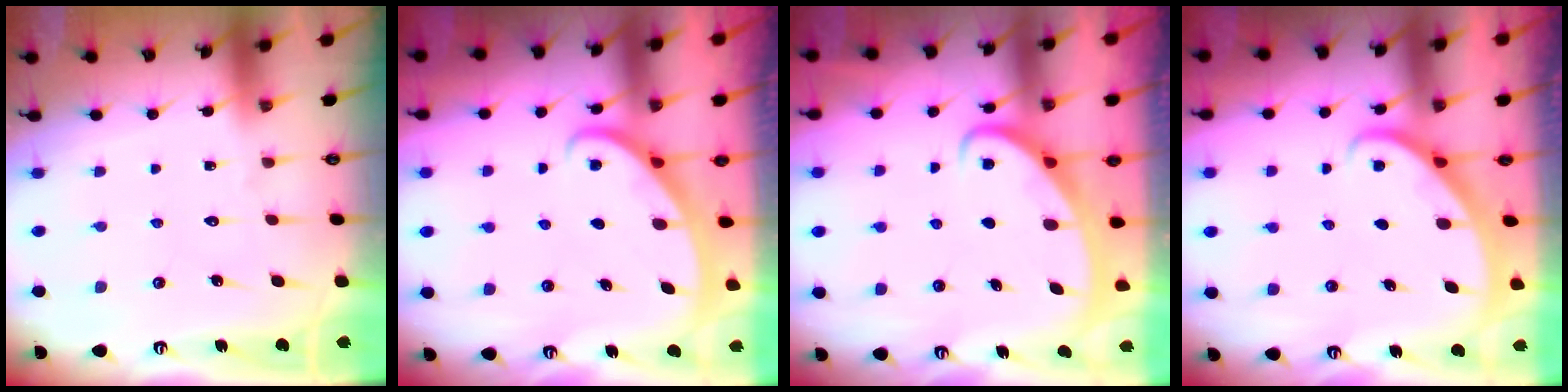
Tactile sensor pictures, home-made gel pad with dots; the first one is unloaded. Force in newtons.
{"total": 2.8, "press": 2.8, "slide": 0.1}
{"total": 2.3, "press": 2.3, "slide": 0.3}
{"total": 2.3, "press": 2.3, "slide": 0.2}